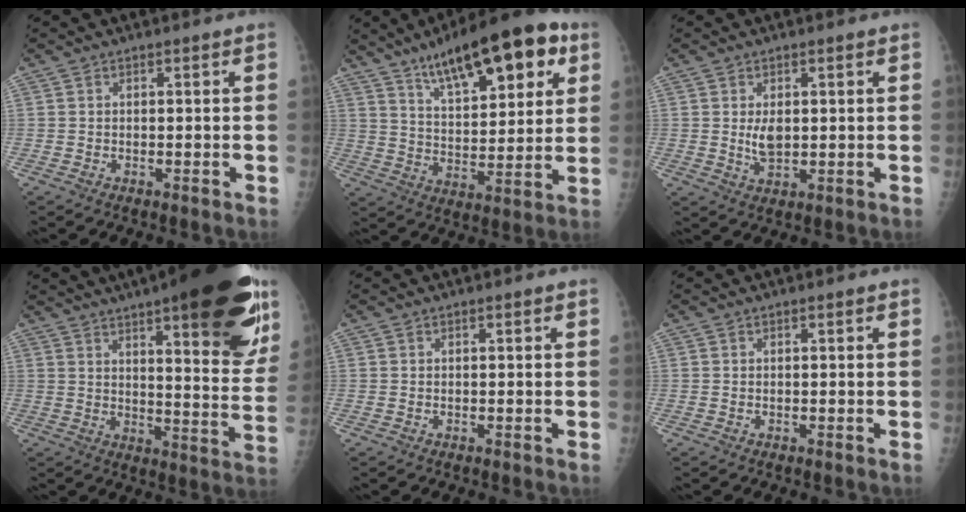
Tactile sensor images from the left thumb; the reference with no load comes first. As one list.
[{"total": 20.5, "force": [11.0, 7.5, 15.6], "torque": [-0.199, -0.027, 0.173]}, {"total": 4.0, "force": [0.6, 2.3, 3.2], "torque": [-0.050, -0.010, 0.016]}, {"total": 28.0, "force": [16.2, 7.2, 21.7], "torque": [-0.245, -0.049, 0.216]}, {"total": 0.0}, {"total": 0.0}]